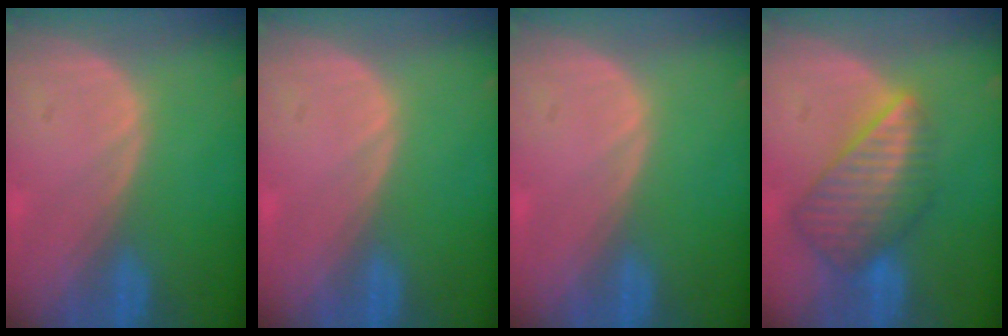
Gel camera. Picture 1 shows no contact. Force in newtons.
{"total": 0.0}
{"total": 0.0}
{"total": 8.7, "press": 7.6, "slide": 4.3}